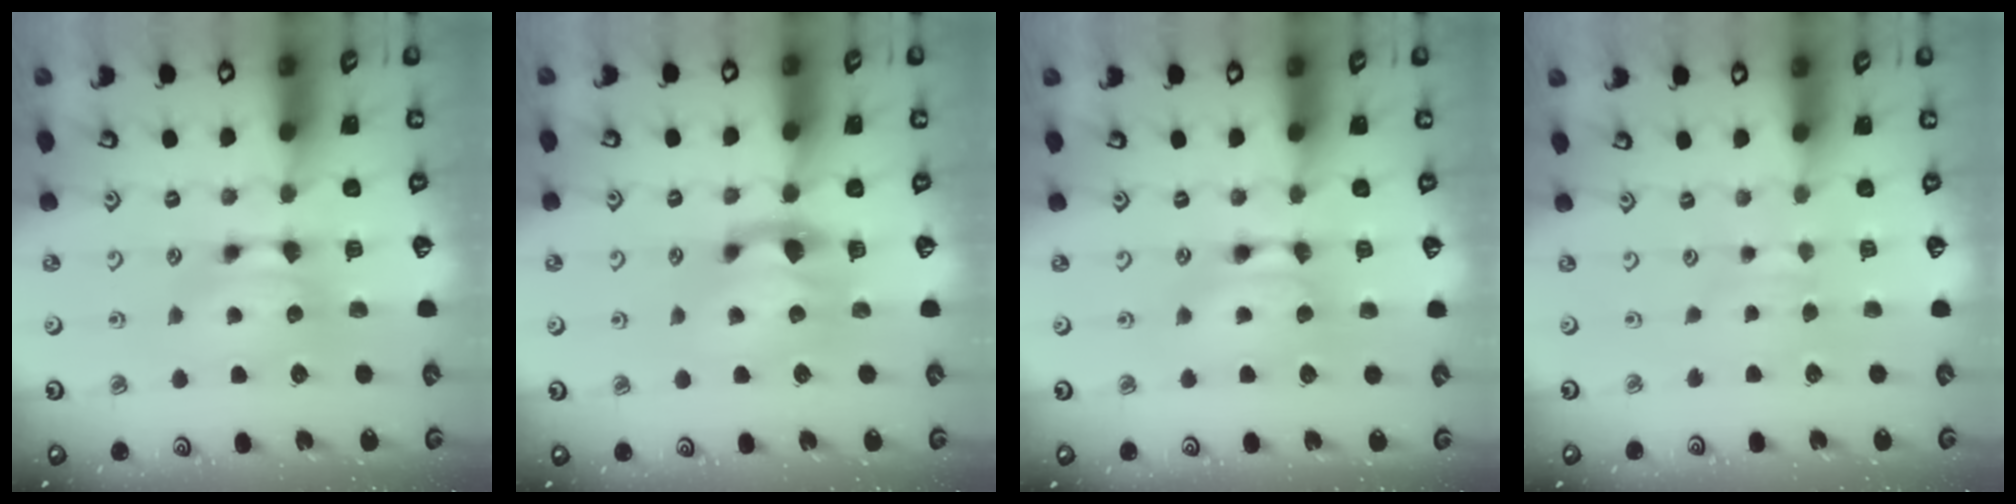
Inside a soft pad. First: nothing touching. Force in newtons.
{"total": 1.5, "press": 0.4, "slide": 1.4}
{"total": 1.6, "press": 1.6, "slide": 0.1}
{"total": 2.8, "press": 2.8, "slide": 0.4}